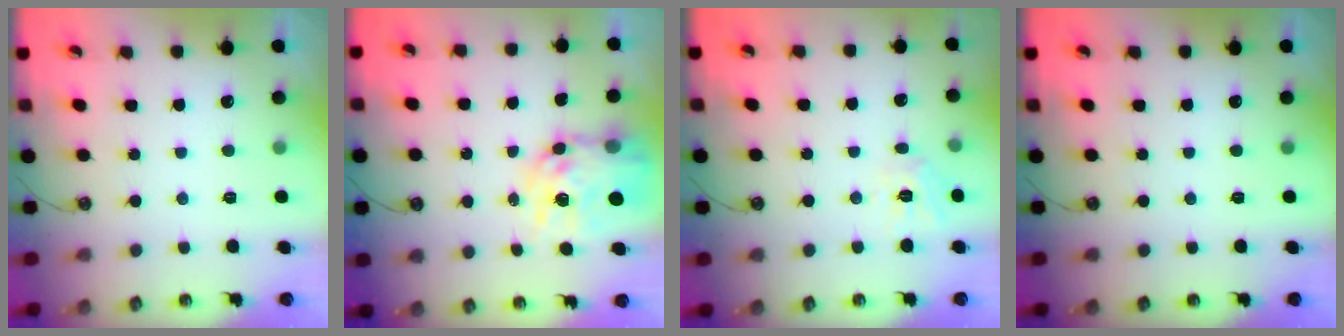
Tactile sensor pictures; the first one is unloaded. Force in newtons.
{"total": 13.9, "press": 13.9, "slide": 1.3}
{"total": 9.3, "press": 9.3, "slide": 0.5}
{"total": 0.0}